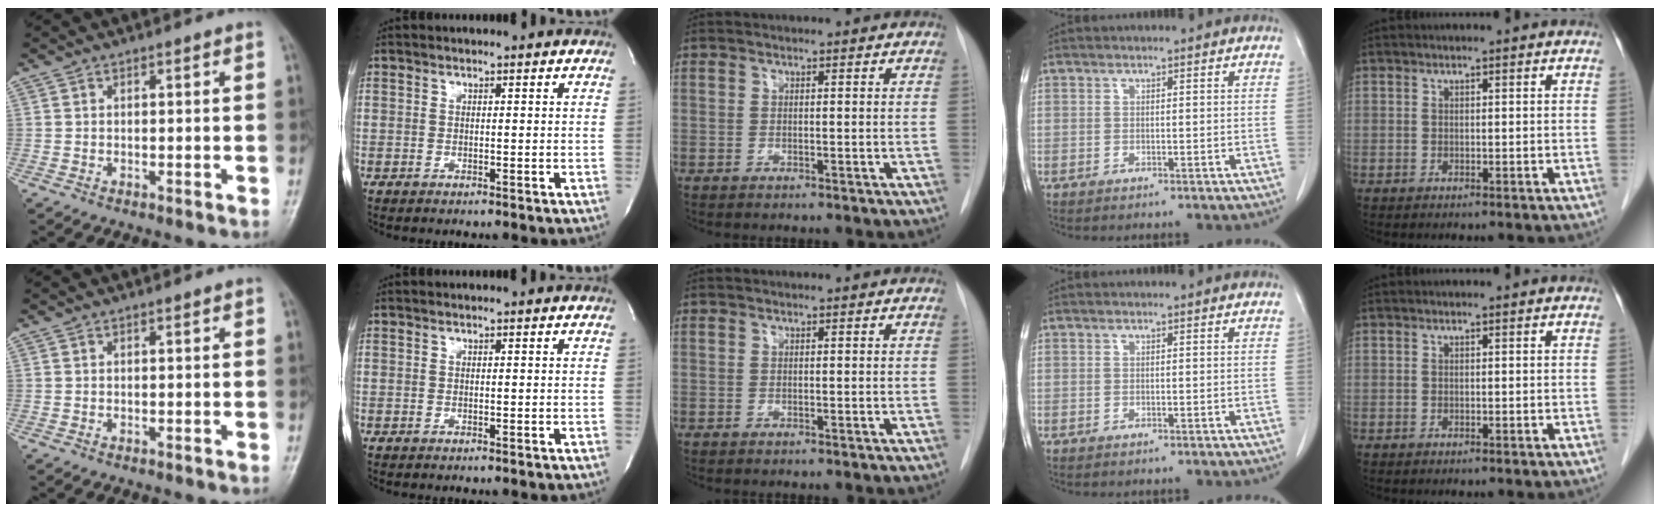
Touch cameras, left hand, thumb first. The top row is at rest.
{}